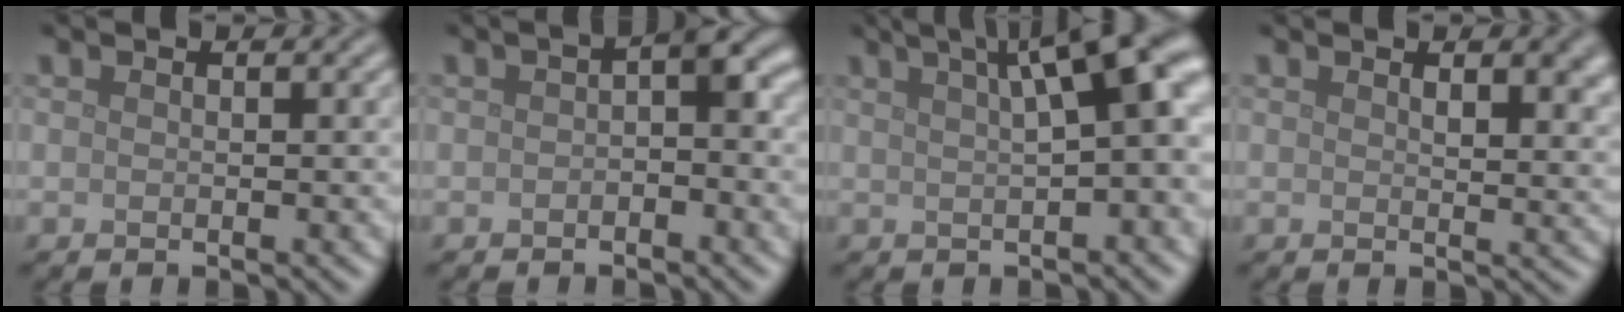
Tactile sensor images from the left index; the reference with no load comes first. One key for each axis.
{"total": 2.7, "fx": -0.2, "fy": 1.2, "fz": 2.4, "tx": -0.034, "ty": 0.010, "tz": -0.008}
{"total": 10.4, "fx": 3.6, "fy": 3.3, "fz": 9.1, "tx": -0.080, "ty": 0.029, "tz": 0.042}
{"total": 3.9, "fx": 1.7, "fy": 1.6, "fz": 3.2, "tx": -0.039, "ty": -0.003, "tz": 0.029}